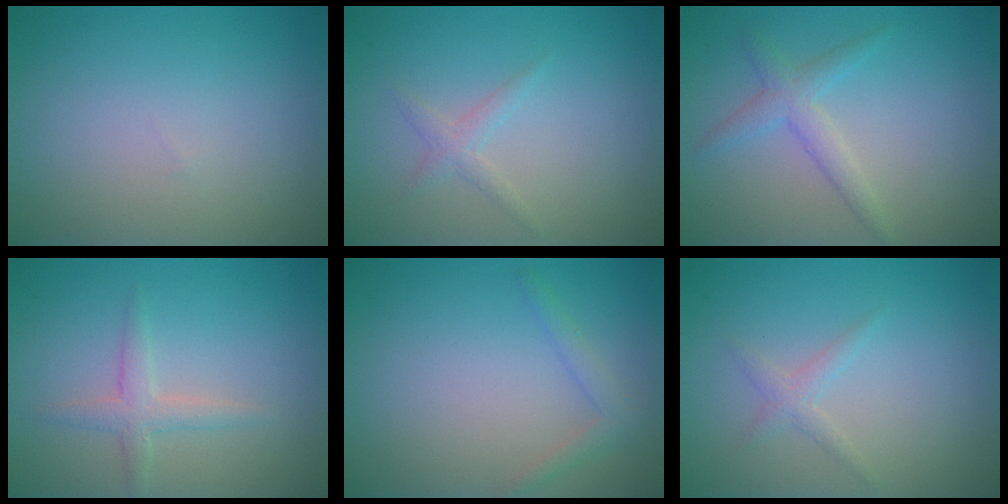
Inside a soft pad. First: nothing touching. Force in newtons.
{"total": 1.2, "press": 1.2, "slide": 0.1}
{"total": 2.3, "press": 2.3, "slide": 0.2}
{"total": 1.9, "press": 1.9, "slide": 0.1}
{"total": 1.3, "press": 1.3, "slide": 0.1}
{"total": 1.2, "press": 1.2, "slide": 0.1}